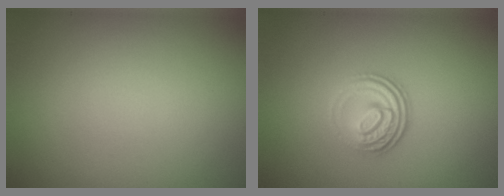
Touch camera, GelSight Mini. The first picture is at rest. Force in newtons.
{"total": 3.5, "press": 2.4, "slide": 2.5}